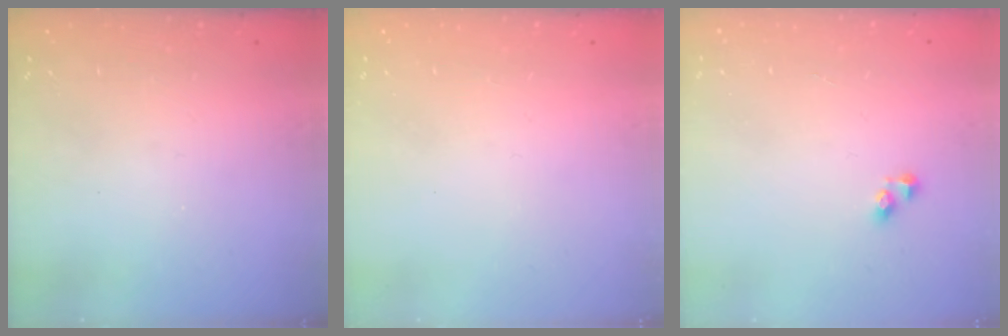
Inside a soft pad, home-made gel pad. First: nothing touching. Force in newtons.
{"total": 0.0}
{"total": 2.5, "press": 2.5, "slide": 0.2}